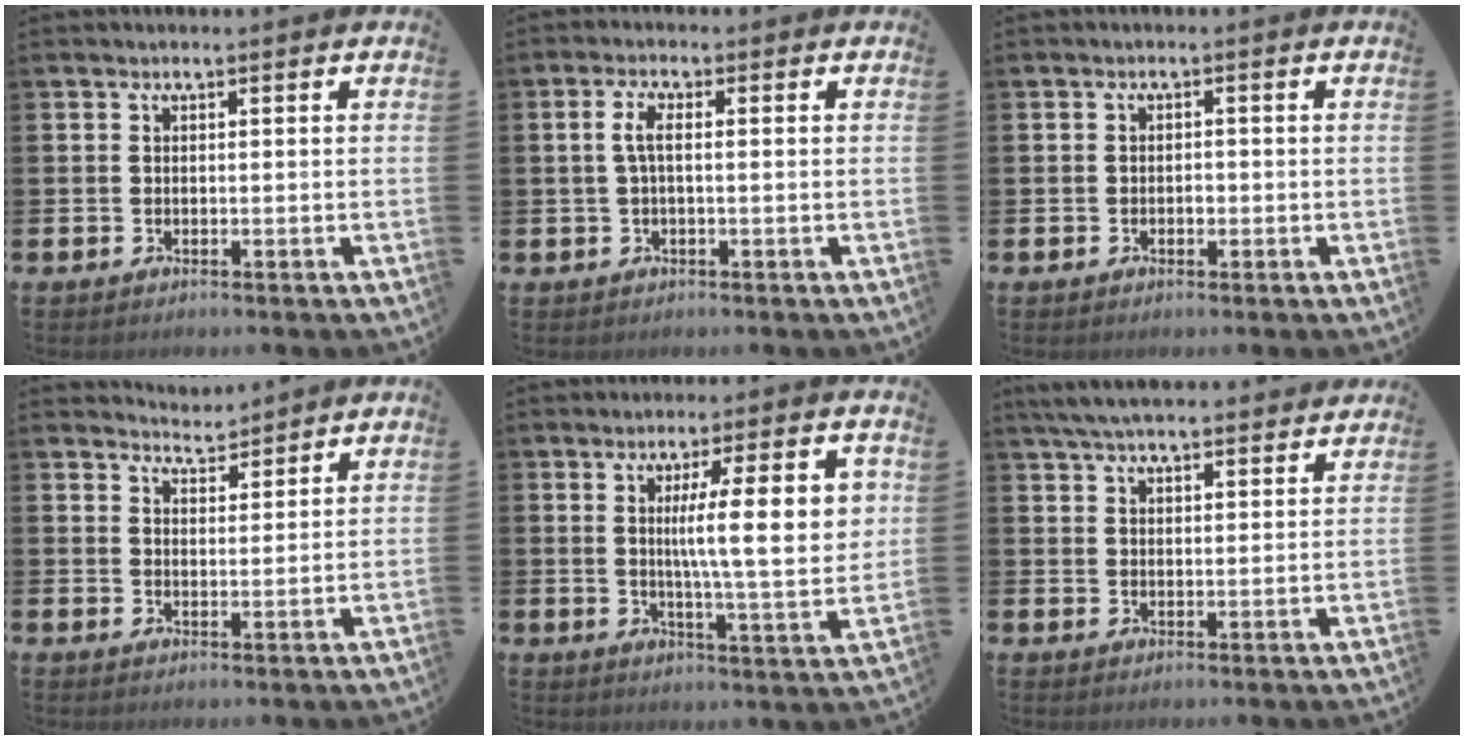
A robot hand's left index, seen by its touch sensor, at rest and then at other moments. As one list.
[{"total": 2.8, "force": [0.3, 0.9, 2.6], "torque": [-0.054, 0.008, 0.004]}, {"total": 1.0, "force": [-0.3, 0.7, 0.5], "torque": [-0.011, 0.002, -0.007]}, {"total": 3.7, "force": [3.7, 0.5, -0.3], "torque": [-0.004, -0.022, 0.068]}, {"total": 11.4, "force": [2.8, 2.0, 10.9], "torque": [-0.169, -0.004, 0.035]}, {"total": 5.5, "force": [5.2, 0.7, 1.6], "torque": [-0.050, -0.011, 0.098]}]